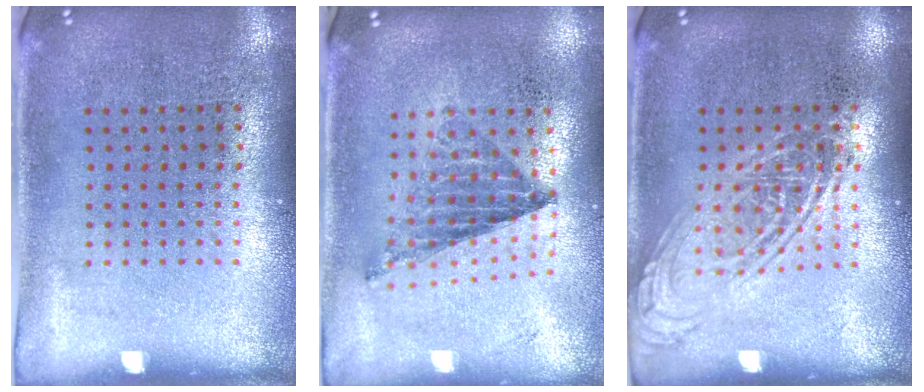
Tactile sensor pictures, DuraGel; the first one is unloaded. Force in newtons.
{"total": 0.8, "press": 0.8, "slide": 0.0}
{"total": 1.6, "press": 1.6, "slide": 0.1}